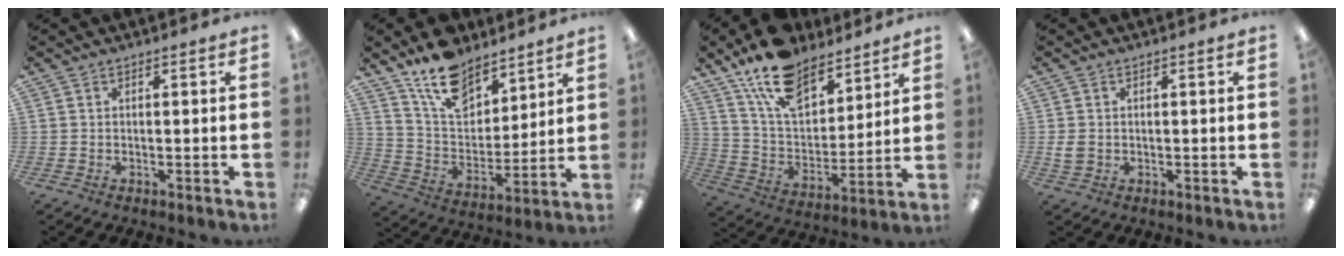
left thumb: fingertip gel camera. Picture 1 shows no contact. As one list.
[{"total": 14.8, "force": [11.6, 7.4, 5.5], "torque": [-0.103, -0.070, 0.217]}, {"total": 17.3, "force": [13.1, 8.4, 7.6], "torque": [-0.147, -0.071, 0.240]}, {"total": 2.8, "force": [0.2, 2.3, 1.6], "torque": [-0.021, 0.003, 0.003]}]